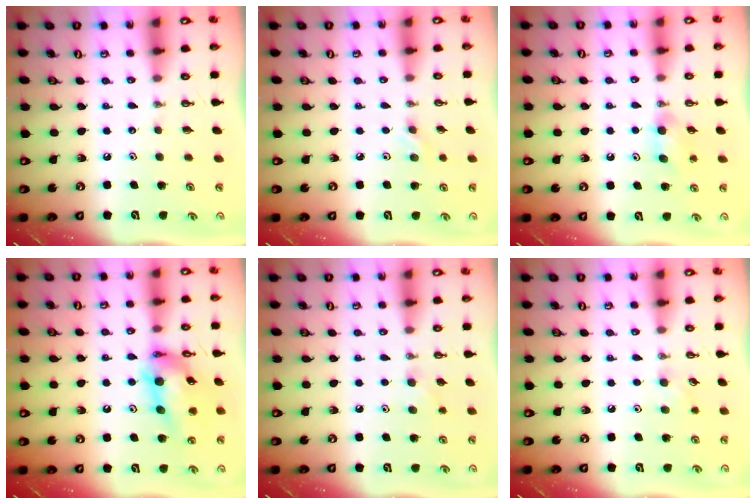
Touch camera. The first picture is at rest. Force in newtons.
{"total": 3.9, "press": 3.8, "slide": 0.6}
{"total": 4.9, "press": 4.7, "slide": 1.4}
{"total": 15.6, "press": 15.5, "slide": 1.2}
{"total": 7.1, "press": 6.1, "slide": 3.5}
{"total": 6.1, "press": 6.0, "slide": 1.3}